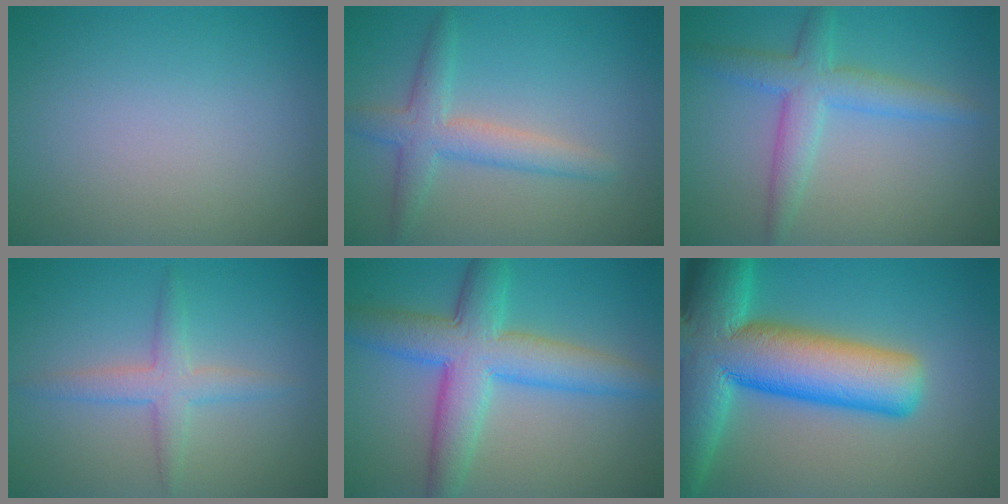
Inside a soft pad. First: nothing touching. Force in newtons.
{"total": 2.8, "press": 2.8, "slide": 0.2}
{"total": 4.0, "press": 4.0, "slide": 0.2}
{"total": 2.8, "press": 2.8, "slide": 0.0}
{"total": 7.5, "press": 7.5, "slide": 0.1}
{"total": 15.6, "press": 15.6, "slide": 0.7}